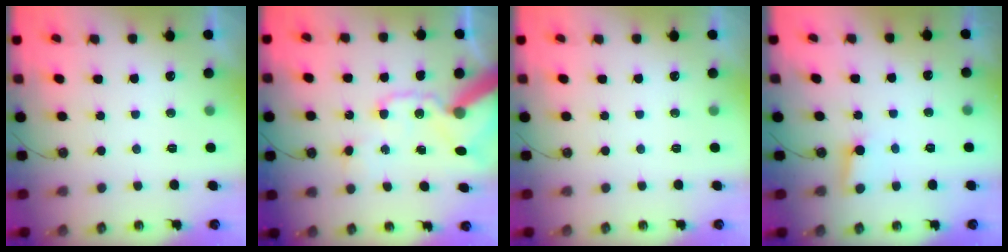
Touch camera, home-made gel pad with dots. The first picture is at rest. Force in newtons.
{"total": 17.7, "press": 17.5, "slide": 2.6}
{"total": 0.0}
{"total": 2.6, "press": 2.6, "slide": 0.3}